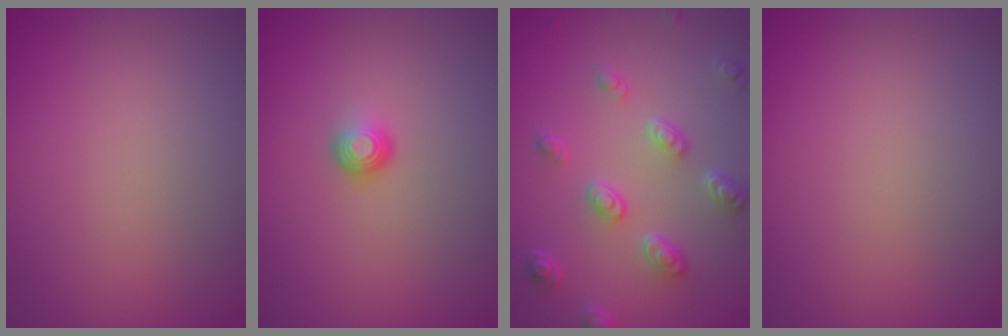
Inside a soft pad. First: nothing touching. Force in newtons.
{"total": 1.5, "press": 1.0, "slide": 1.1}
{"total": 4.5, "press": 3.4, "slide": 3.0}
{"total": 0.0}